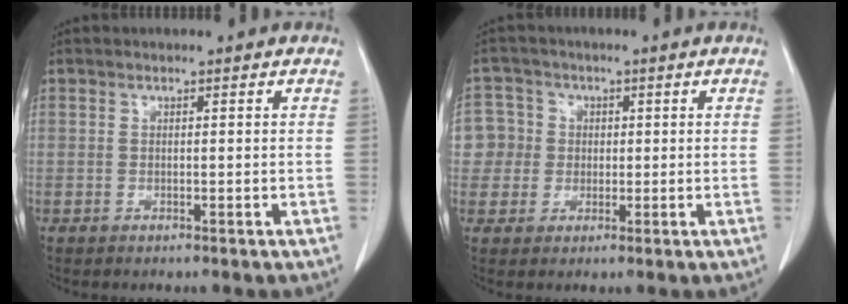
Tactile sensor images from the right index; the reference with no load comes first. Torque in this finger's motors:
{"motor_torque": [0.03, -0.04, -0.04, 0.01]}